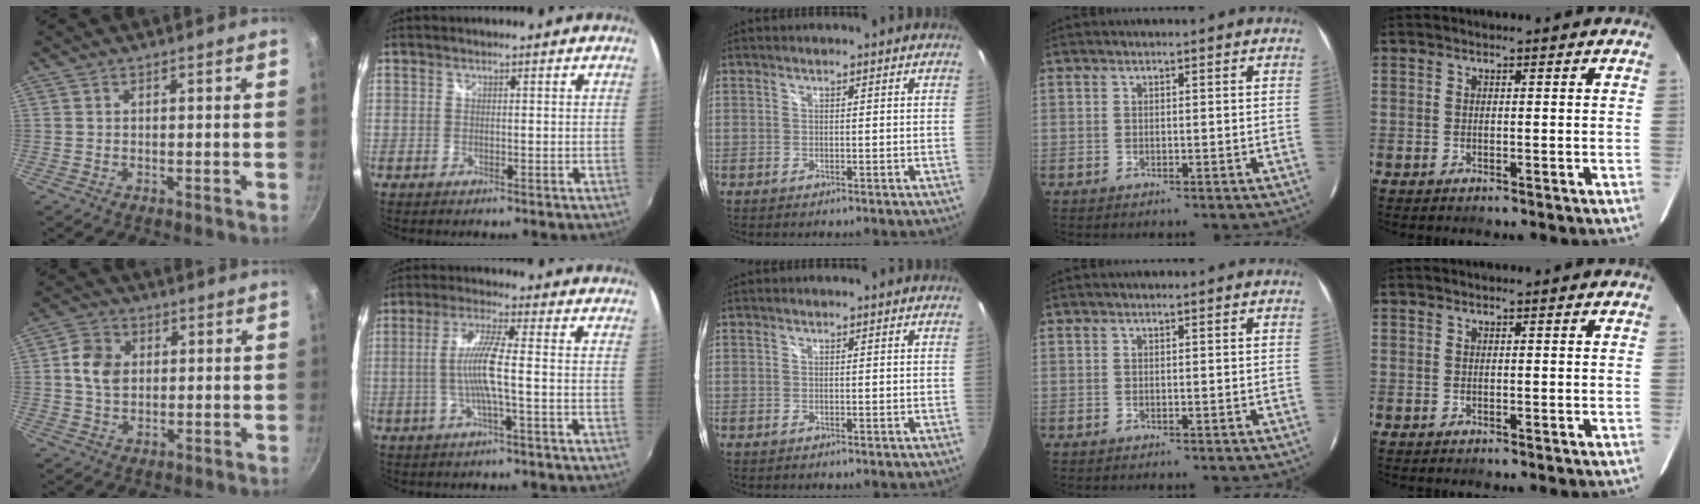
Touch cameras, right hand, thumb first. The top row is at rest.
{"thumb": {"total": 6.8, "force": [1.1, 5.3, 4.1], "torque": [-0.058, 0.006, 0.013]}, "index": {"total": 7.7, "force": [-1.3, 0.0, 7.6], "torque": [-0.156, 0.000, -0.024]}}